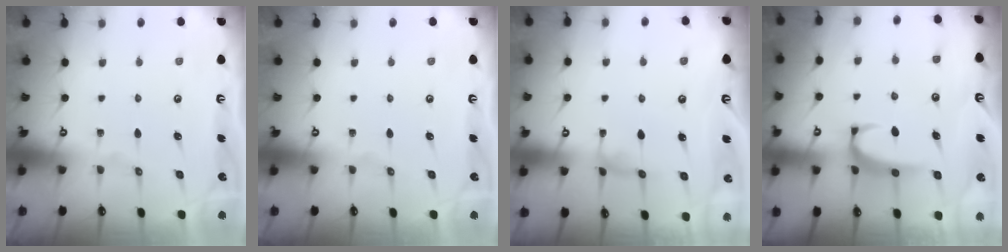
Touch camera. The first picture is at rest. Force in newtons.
{"total": 0.0}
{"total": 1.1, "press": 1.0, "slide": 0.3}
{"total": 2.3, "press": 2.2, "slide": 0.6}